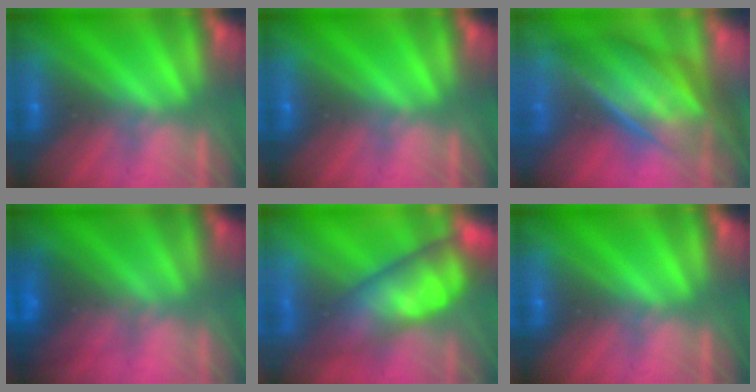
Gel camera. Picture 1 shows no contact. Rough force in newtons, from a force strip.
{"total": 0.0}
{"total": 7.3}
{"total": 2.3}
{"total": 7.5}
{"total": 0.0}